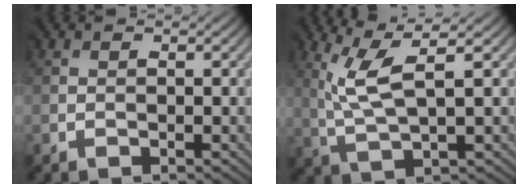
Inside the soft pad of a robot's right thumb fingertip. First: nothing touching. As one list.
[{"total": 5.4, "force": [2.7, 1.0, 4.6], "torque": [-0.116, 0.009, 0.058]}]